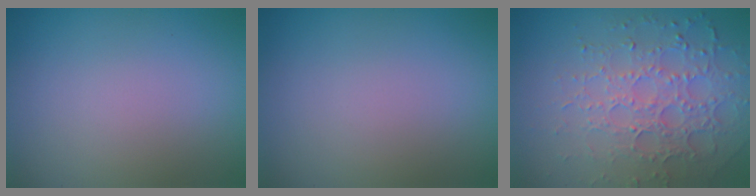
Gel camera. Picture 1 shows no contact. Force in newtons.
{"total": 0.0}
{"total": 4.9, "press": 4.2, "slide": 2.4}